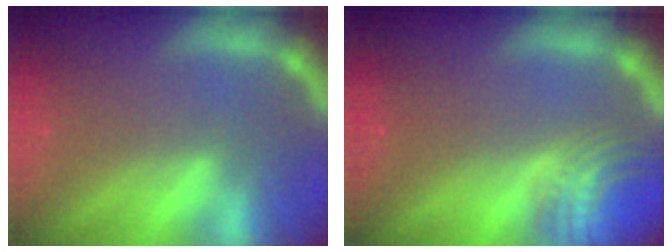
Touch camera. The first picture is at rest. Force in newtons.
{"total": 5.0}